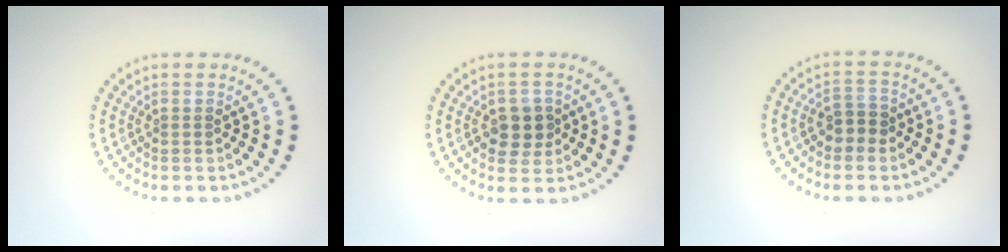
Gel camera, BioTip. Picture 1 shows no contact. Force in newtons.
{"total": 2.9, "press": 2.8, "slide": 0.8}
{"total": 2.0, "press": 1.9, "slide": 0.6}